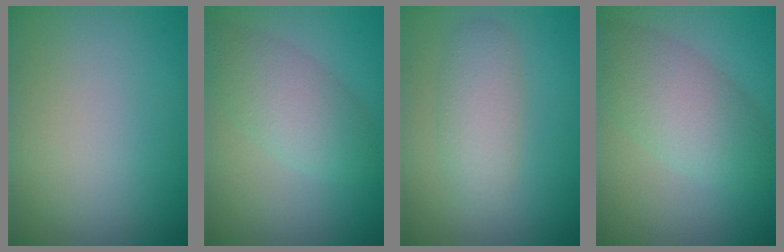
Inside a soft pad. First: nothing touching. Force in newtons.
{"total": 4.0, "press": 4.0, "slide": 0.1}
{"total": 2.9, "press": 2.9, "slide": 0.0}
{"total": 5.2, "press": 5.2, "slide": 0.2}